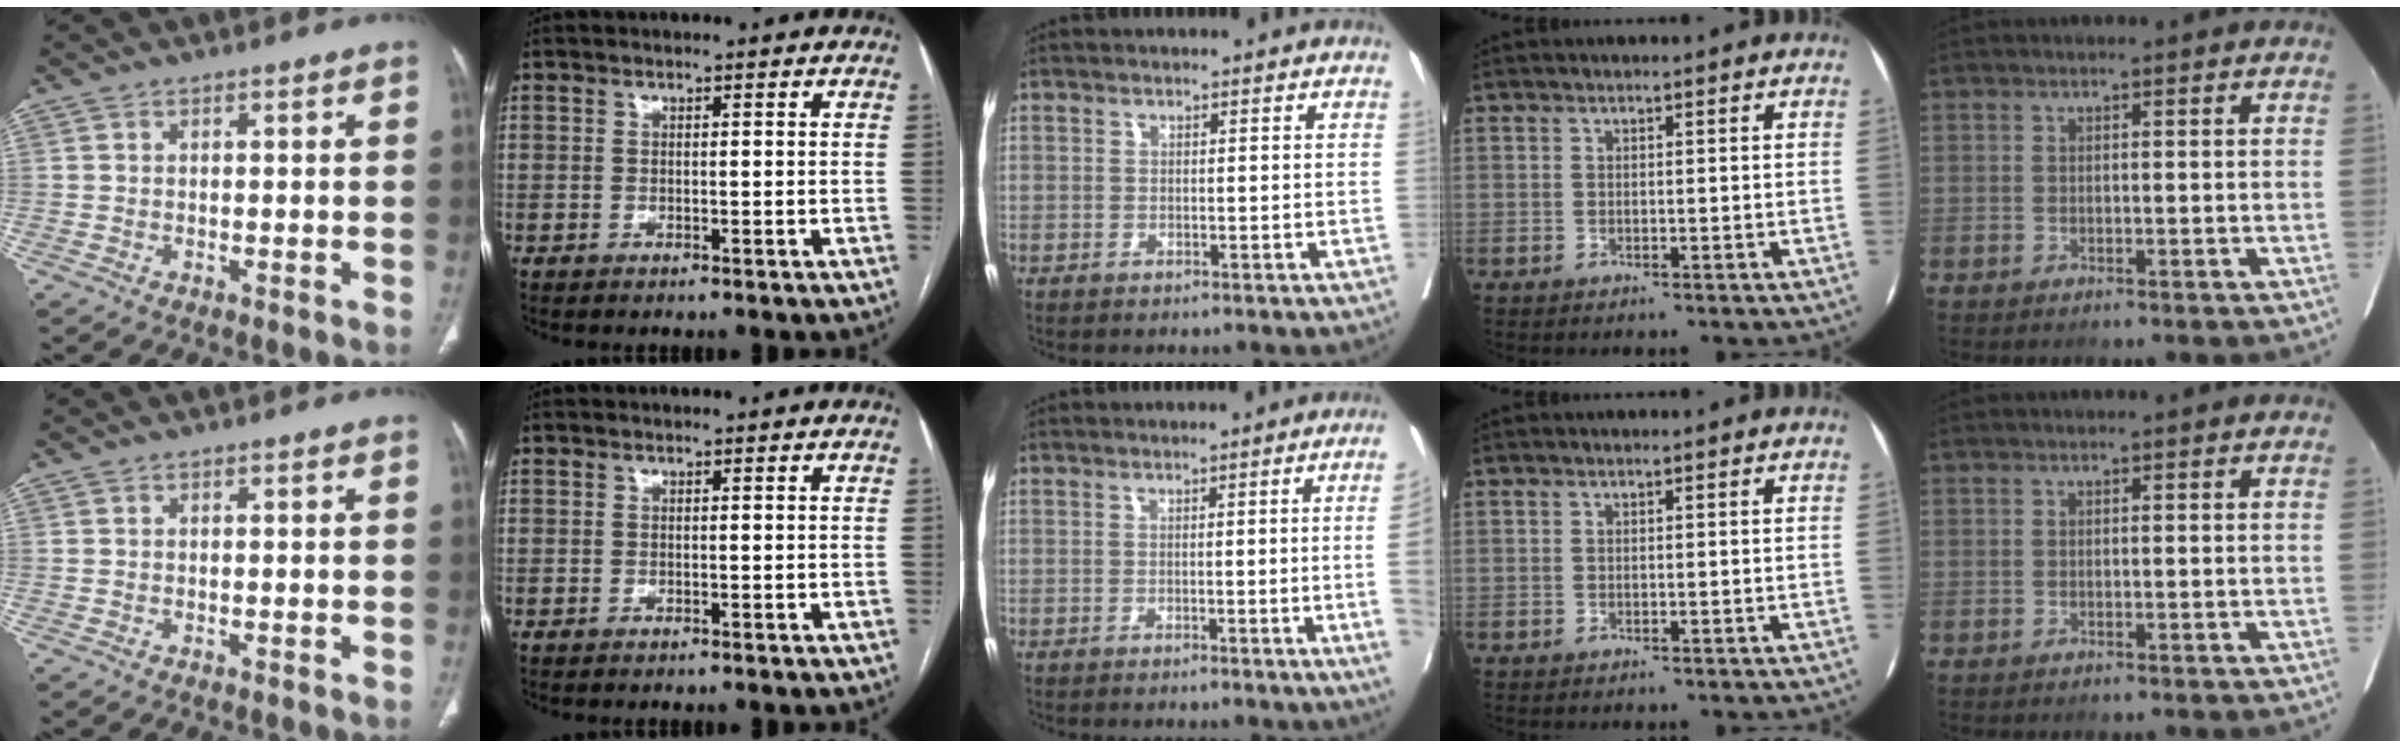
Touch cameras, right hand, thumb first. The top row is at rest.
{"middle": {"total": 8.1, "force": [-1.0, -2.3, 7.7], "torque": [-0.085, -0.018, -0.012]}}